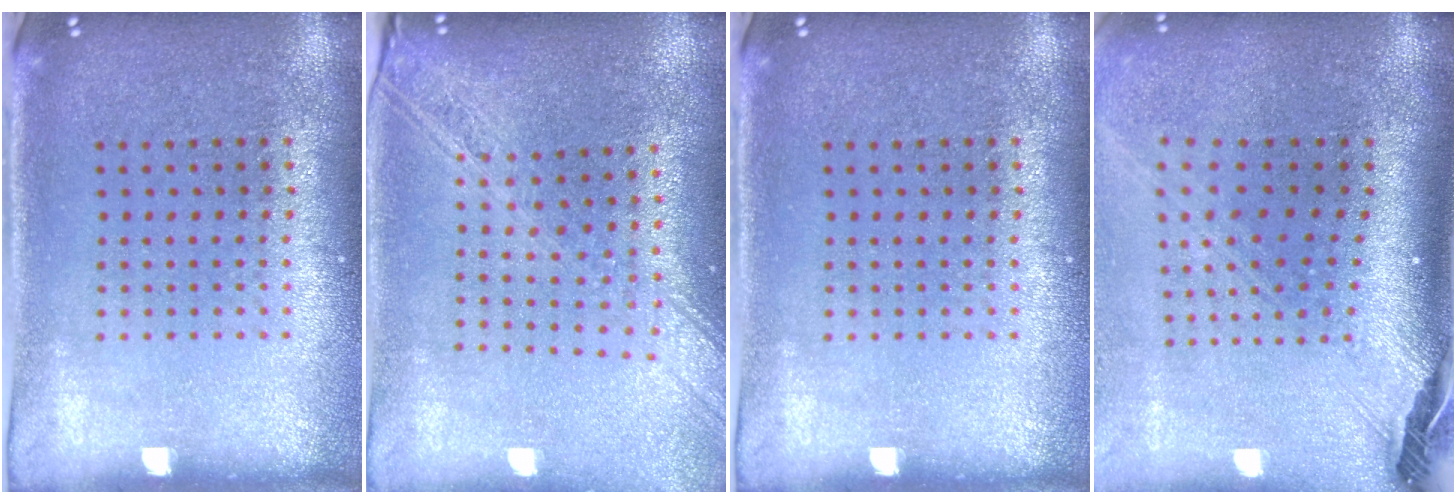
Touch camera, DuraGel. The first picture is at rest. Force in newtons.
{"total": 2.2, "press": 1.9, "slide": 1.2}
{"total": 0.0}
{"total": 2.9, "press": 2.0, "slide": 2.0}